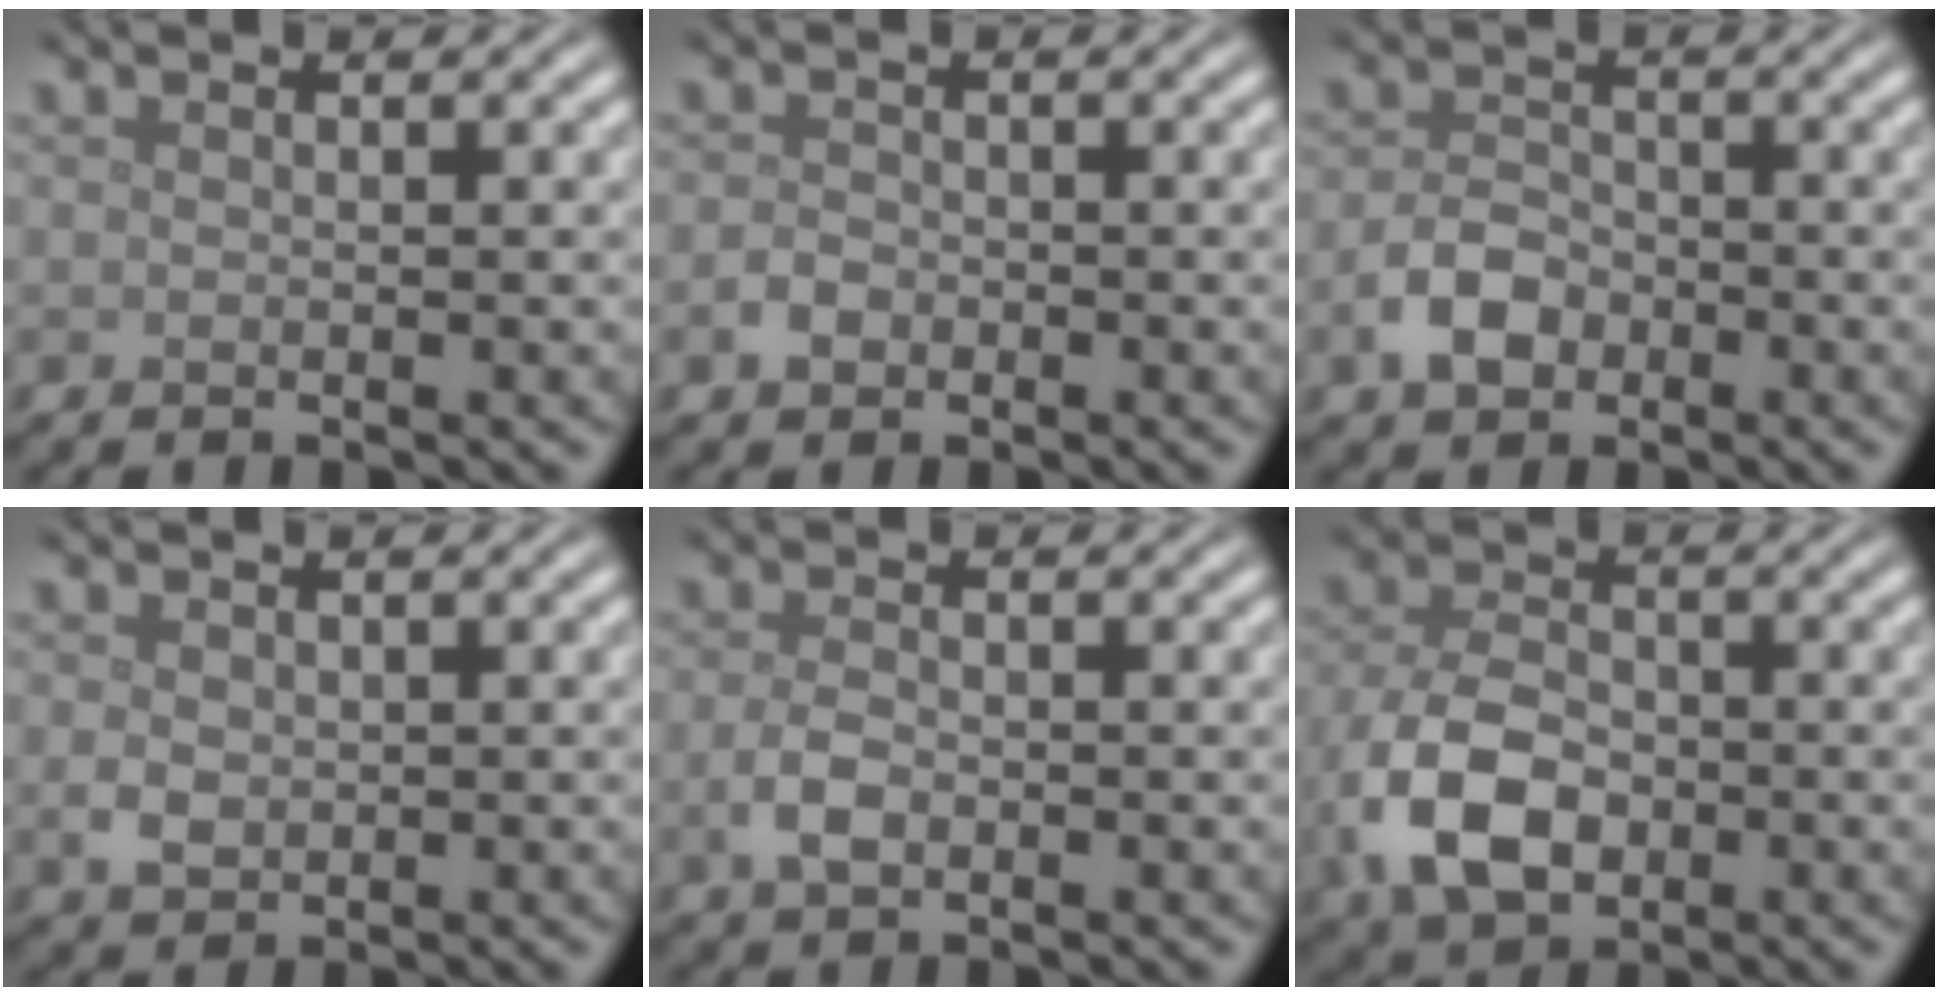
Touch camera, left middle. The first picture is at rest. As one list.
[{"total": 1.4, "force": [-0.7, 1.0, 0.6], "torque": [-0.009, 0.002, -0.016]}, {"total": 3.2, "force": [-1.6, 2.2, 1.7], "torque": [-0.030, 0.005, -0.037]}, {"total": 1.8, "force": [0.0, 1.5, 1.1], "torque": [-0.023, -0.004, -0.001]}, {"total": 2.2, "force": [-0.6, 1.3, 1.7], "torque": [-0.039, -0.002, -0.013]}, {"total": 7.0, "force": [-2.2, 4.6, 4.7], "torque": [-0.112, -0.005, -0.046]}]